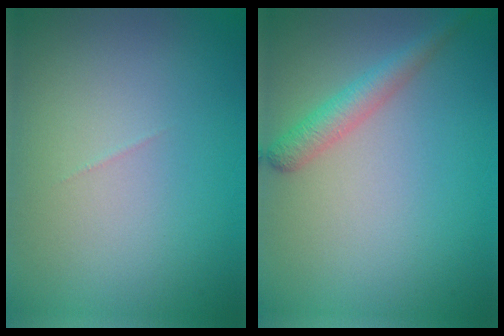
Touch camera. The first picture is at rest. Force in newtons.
{"total": 2.5, "press": 2.5, "slide": 0.1}